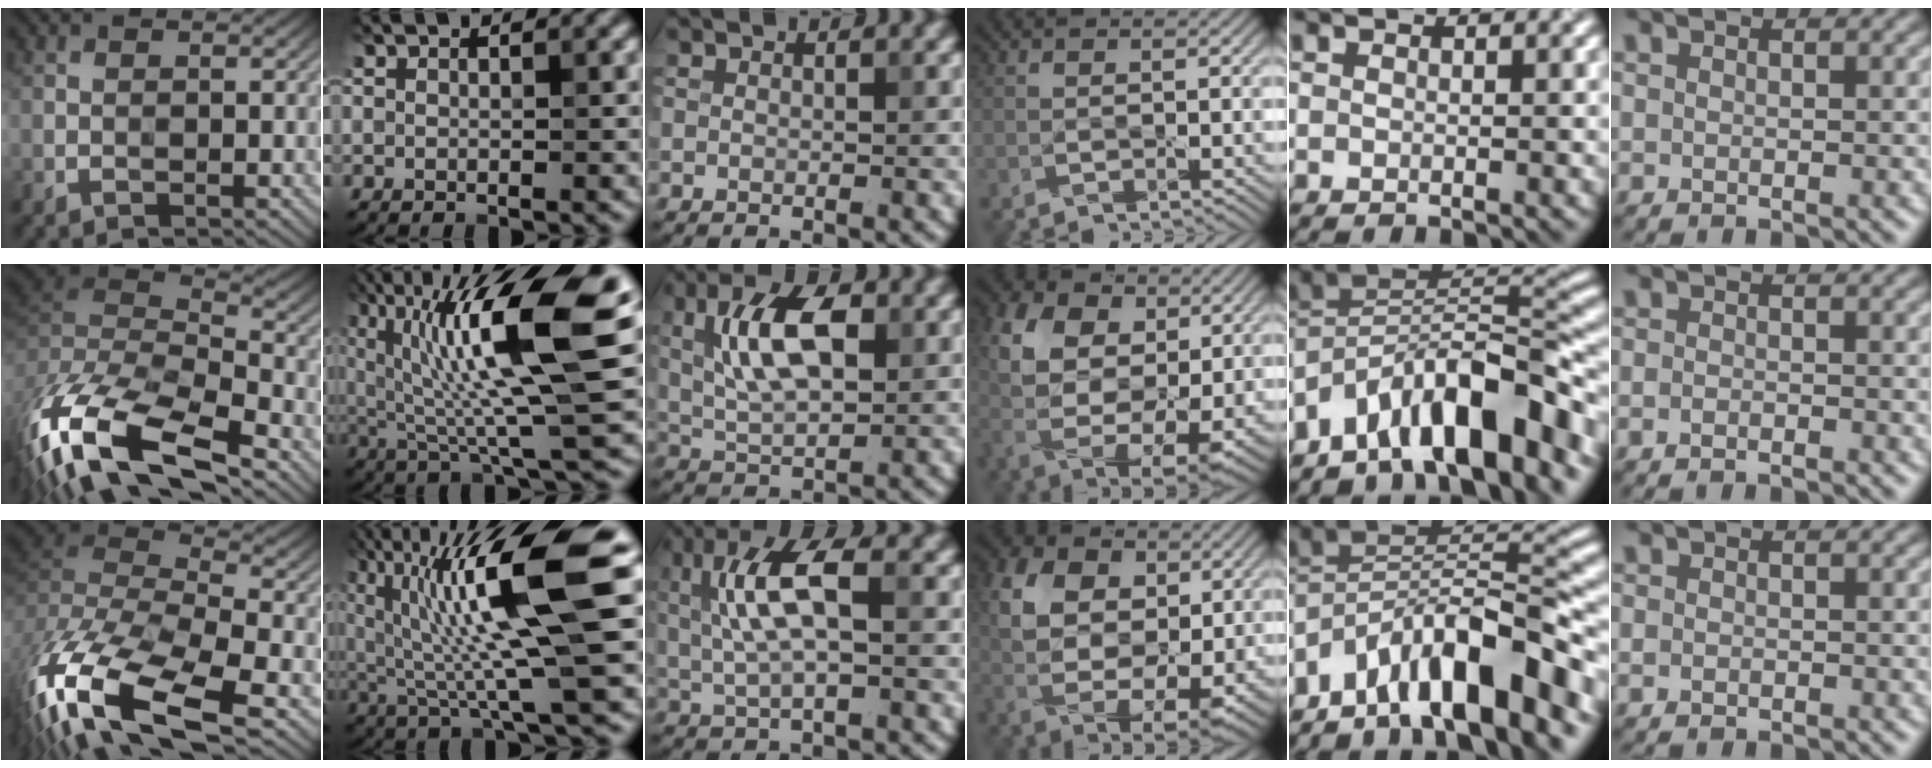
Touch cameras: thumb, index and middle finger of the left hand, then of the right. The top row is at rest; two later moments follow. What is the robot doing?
{"motion": "wipe", "object": "measuring cup"}